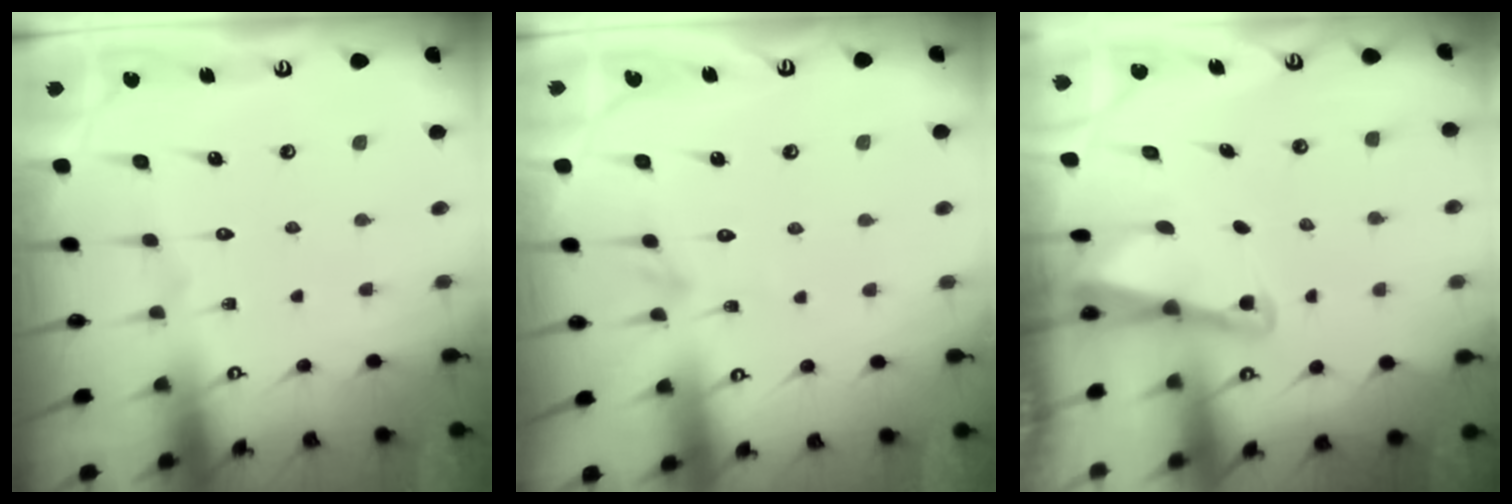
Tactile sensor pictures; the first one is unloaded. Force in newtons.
{"total": 1.7, "press": 1.7, "slide": 0.2}
{"total": 2.2, "press": 2.2, "slide": 0.3}